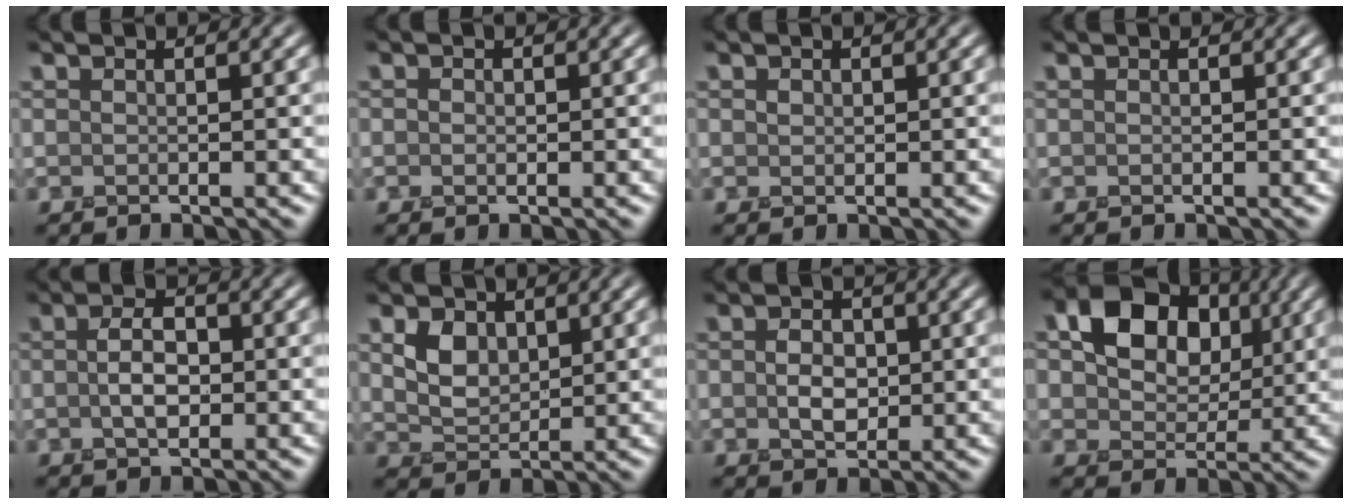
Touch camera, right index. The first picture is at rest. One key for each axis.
{"total": 0.5, "fx": 0.0, "fy": 0.5, "fz": 0.2, "tx": -0.003, "ty": -0.003, "tz": -0.003}
{"total": 0.5, "fx": 0.2, "fy": 0.5, "fz": 0.2, "tx": -0.003, "ty": -0.003, "tz": 0.004}
{"total": 0.0}
{"total": 2.9, "fx": -0.3, "fy": 1.7, "fz": 2.3, "tx": -0.049, "ty": 0.000, "tz": -0.010}
{"total": 2.7, "fx": 0.7, "fy": 2.0, "fz": 1.7, "tx": -0.034, "ty": -0.008, "tz": 0.014}
{"total": 2.5, "fx": -0.3, "fy": 1.8, "fz": 1.6, "tx": -0.033, "ty": -0.007, "tz": -0.008}
{"total": 8.5, "fx": 2.2, "fy": 6.5, "fz": 5.0, "tx": -0.100, "ty": -0.002, "tz": 0.026}